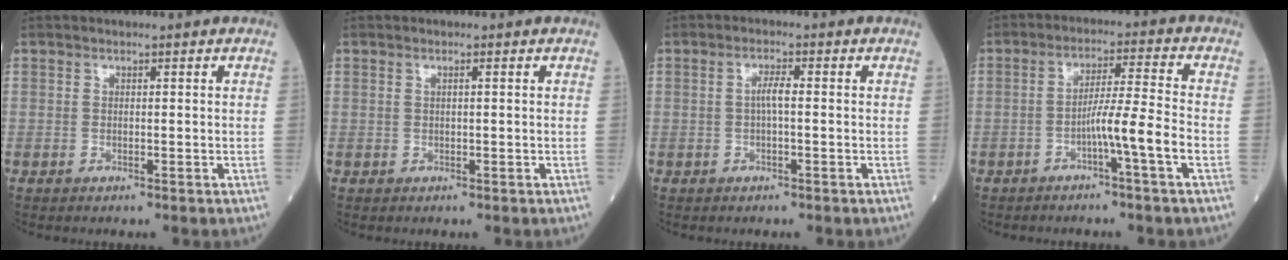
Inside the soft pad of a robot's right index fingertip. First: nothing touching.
{"total": 0.7, "force": [0.3, 0.0, 0.7], "torque": [-0.015, 0.002, 0.005]}
{"total": 2.2, "force": [-0.1, 0.3, 2.2], "torque": [-0.043, 0.003, -0.002]}
{"total": 6.5, "force": [-2.7, -1.3, 5.7], "torque": [-0.096, 0.007, -0.051]}